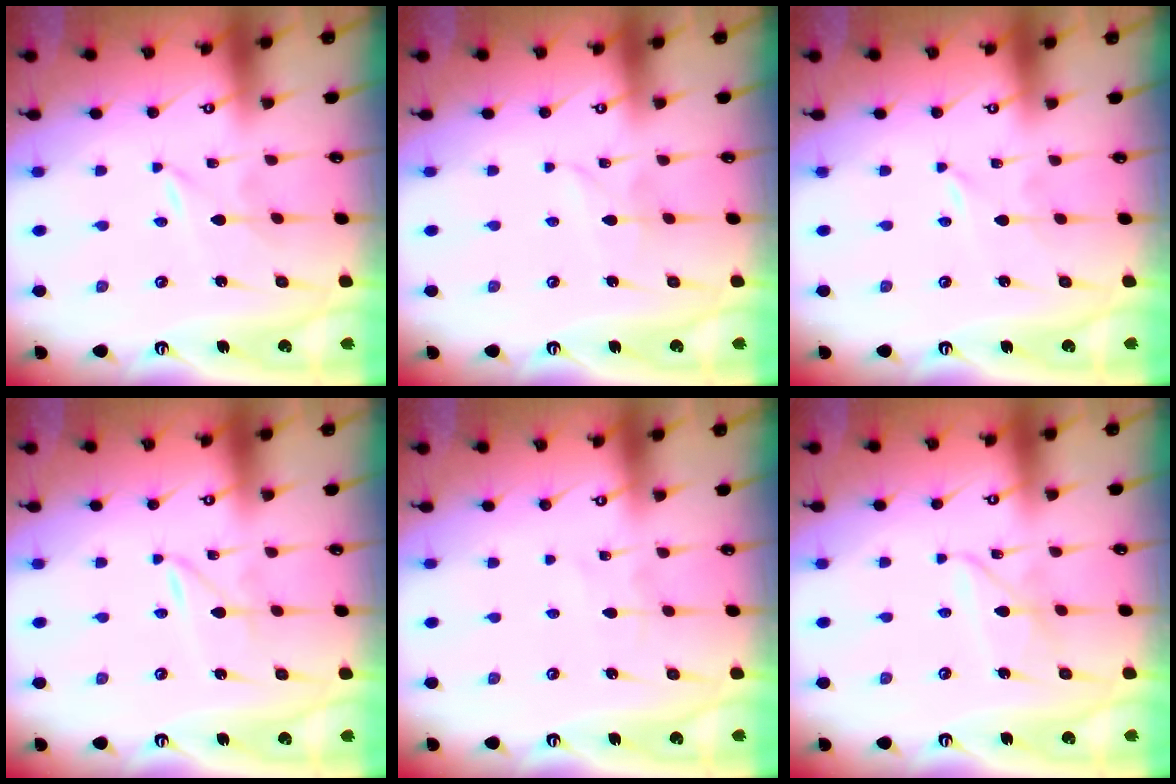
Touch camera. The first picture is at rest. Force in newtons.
{"total": 2.3, "press": 2.3, "slide": 0.1}
{"total": 0.0}
{"total": 1.6, "press": 1.6, "slide": 0.2}
{"total": 0.7, "press": 0.7, "slide": 0.0}
{"total": 5.9, "press": 5.9, "slide": 0.5}